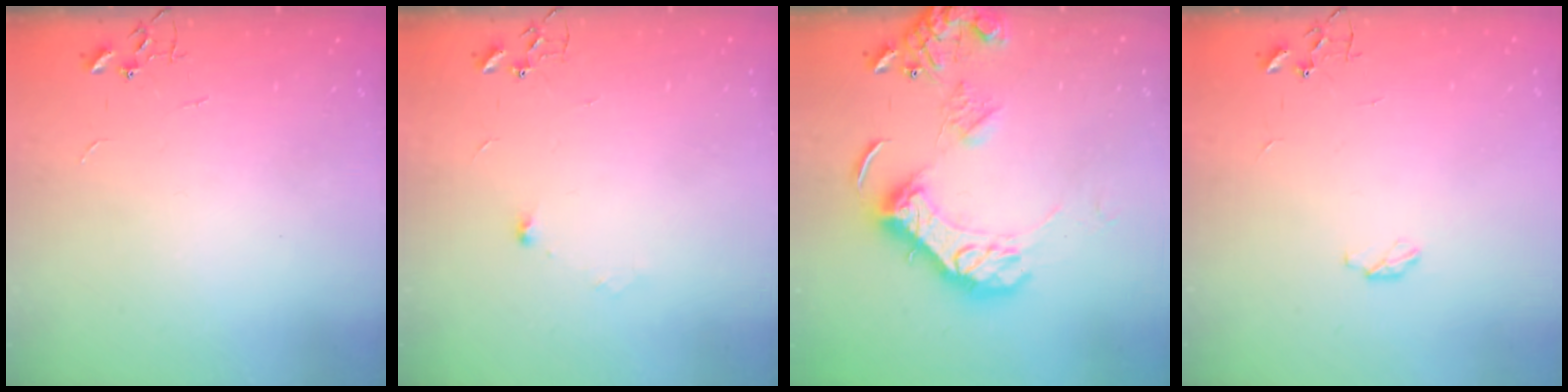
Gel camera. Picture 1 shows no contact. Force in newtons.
{"total": 4.5, "press": 4.4, "slide": 0.9}
{"total": 18.3, "press": 18.2, "slide": 2.0}
{"total": 3.8, "press": 3.8, "slide": 0.6}